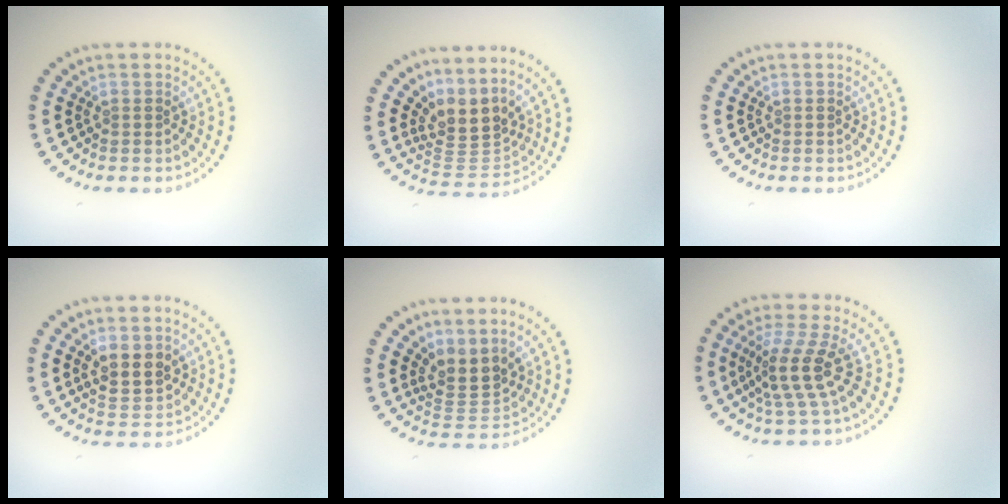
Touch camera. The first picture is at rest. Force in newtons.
{"total": 3.9, "press": 2.6, "slide": 2.9}
{"total": 0.0}
{"total": 3.1, "press": 3.1, "slide": 0.7}
{"total": 3.2, "press": 2.5, "slide": 2.1}
{"total": 3.9, "press": 2.8, "slide": 2.6}